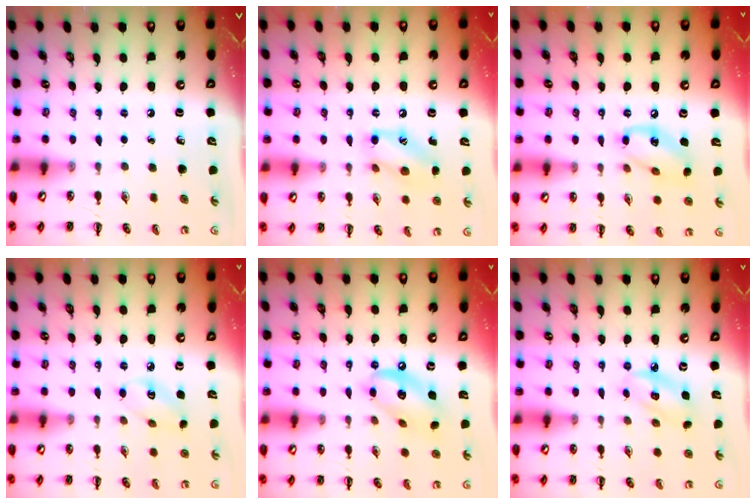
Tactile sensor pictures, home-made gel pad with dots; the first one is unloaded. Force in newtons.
{"total": 12.2, "press": 12.0, "slide": 1.9}
{"total": 12.0, "press": 11.9, "slide": 1.6}
{"total": 3.8, "press": 3.8, "slide": 0.4}
{"total": 12.0, "press": 11.8, "slide": 2.1}
{"total": 4.9, "press": 4.8, "slide": 0.8}